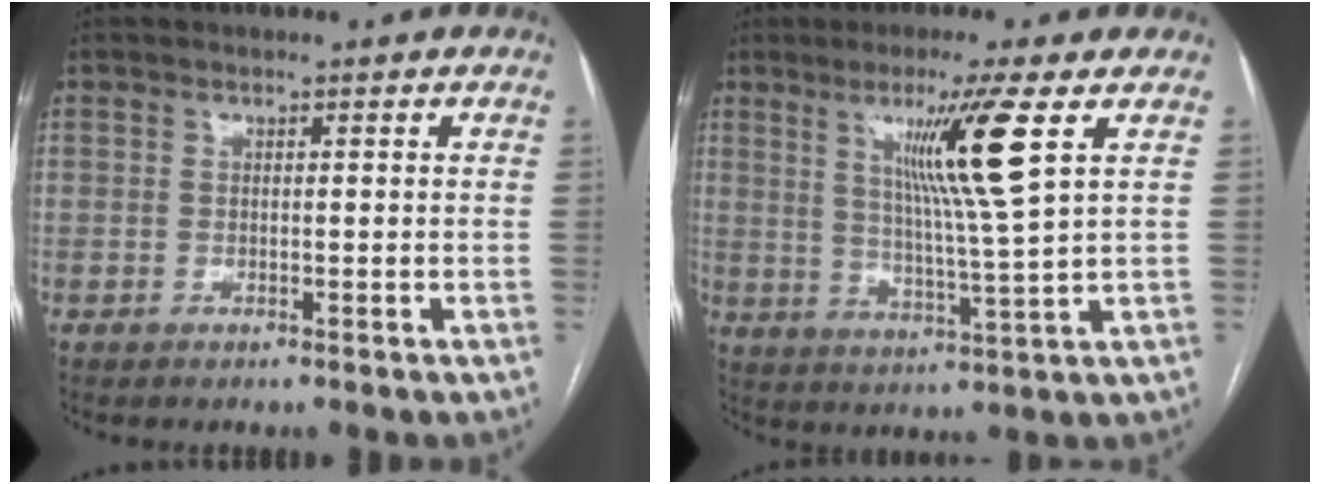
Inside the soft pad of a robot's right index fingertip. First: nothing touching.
{"total": 10.6, "force": [4.3, -2.1, 9.5], "torque": [-0.164, -0.014, 0.080]}